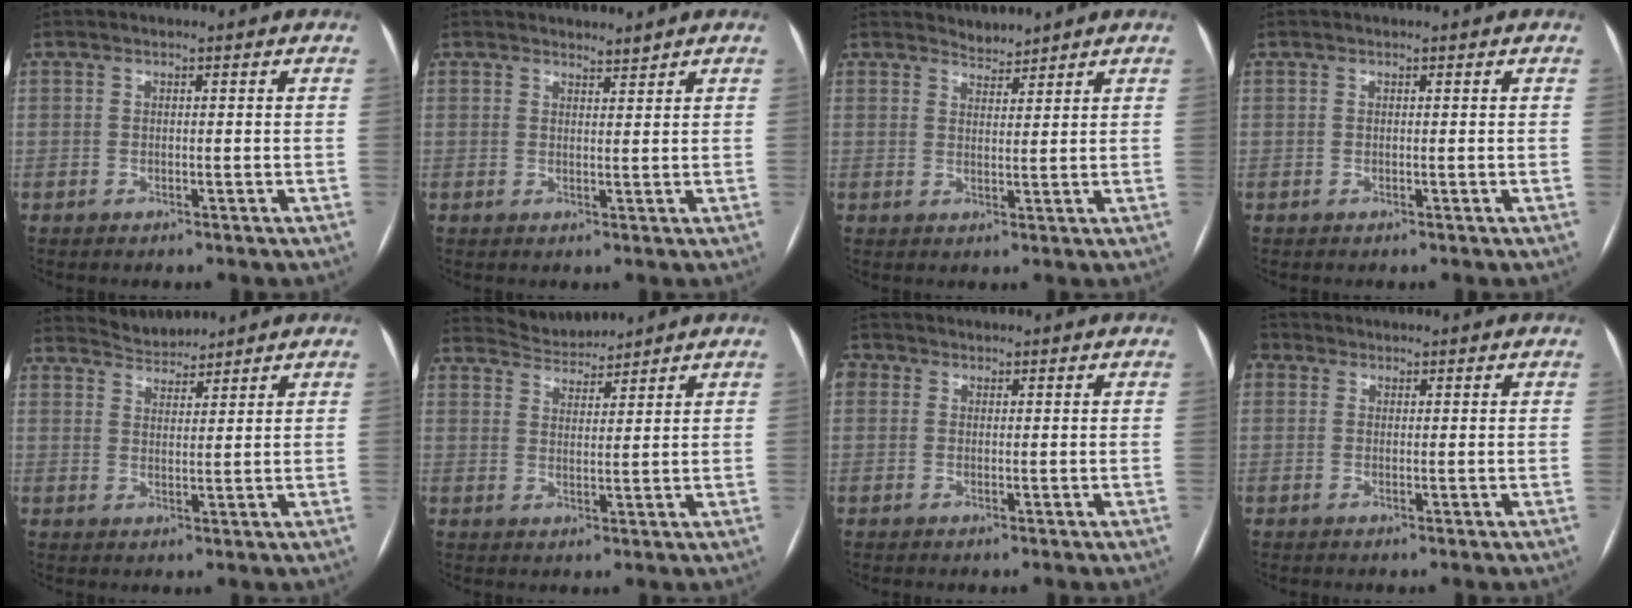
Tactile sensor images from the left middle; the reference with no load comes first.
{"total": 1.5, "force": [1.5, 0.0, 0.0], "torque": [-0.006, 0.000, 0.027]}
{"total": 2.2, "force": [2.1, 0.2, -0.4], "torque": [0.001, 0.004, 0.040]}
{"total": 0.0}
{"total": 3.1, "force": [3.0, 0.3, -0.7], "torque": [0.006, 0.009, 0.059]}
{"total": 3.8, "force": [3.7, 0.1, -0.8], "torque": [0.006, 0.010, 0.072]}
{"total": 2.9, "force": [0.9, 2.6, 1.1], "torque": [-0.027, 0.017, 0.018]}
{"total": 2.9, "force": [1.1, 2.5, 1.0], "torque": [-0.021, 0.017, 0.019]}